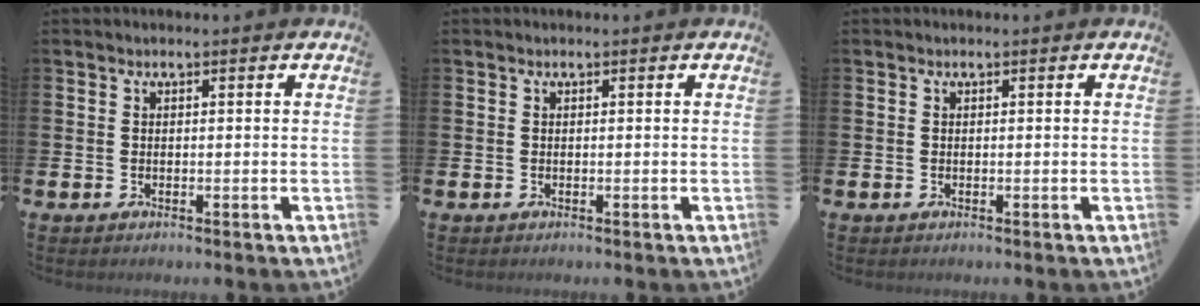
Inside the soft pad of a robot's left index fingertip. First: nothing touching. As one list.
[{"total": 0.0}, {"total": 0.0}]